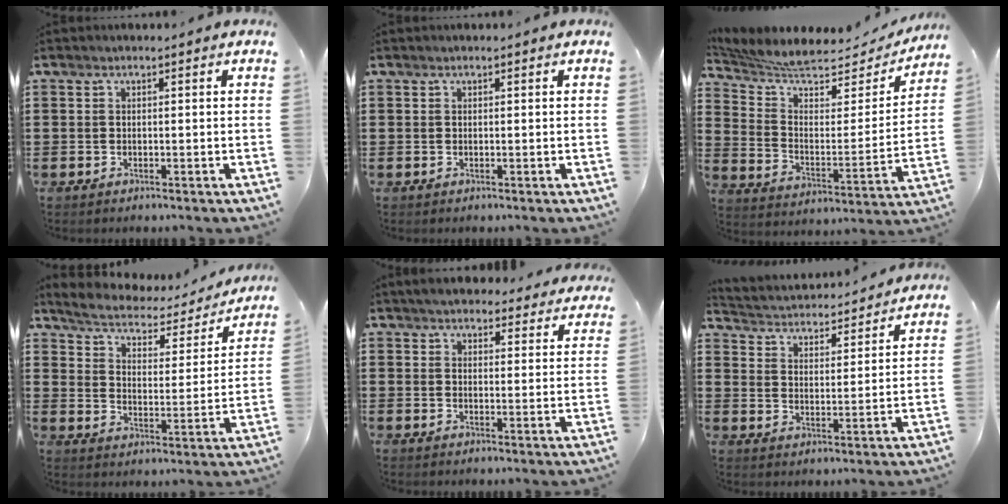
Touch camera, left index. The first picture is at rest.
{"total": 0.0}
{"total": 6.8, "force": [6.0, 1.7, 2.7], "torque": [-0.083, -0.040, 0.101]}
{"total": 3.6, "force": [3.2, 1.0, 1.2], "torque": [-0.046, -0.025, 0.045]}
{"total": 4.2, "force": [4.1, 0.4, 0.8], "torque": [-0.028, -0.017, 0.075]}
{"total": 3.1, "force": [3.1, 0.2, -0.2], "torque": [-0.019, -0.032, 0.045]}